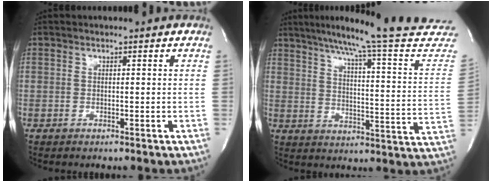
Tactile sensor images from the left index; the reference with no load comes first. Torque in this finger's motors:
{"motor_torque": [-0.03, -0.43, 0.20, 0.08]}